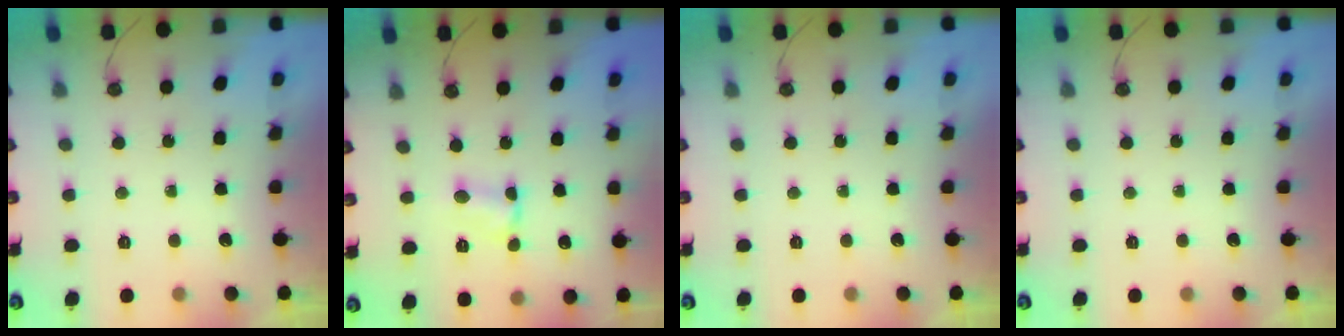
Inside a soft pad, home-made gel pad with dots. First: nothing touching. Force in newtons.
{"total": 2.5, "press": 2.5, "slide": 0.2}
{"total": 0.0}
{"total": 0.0}